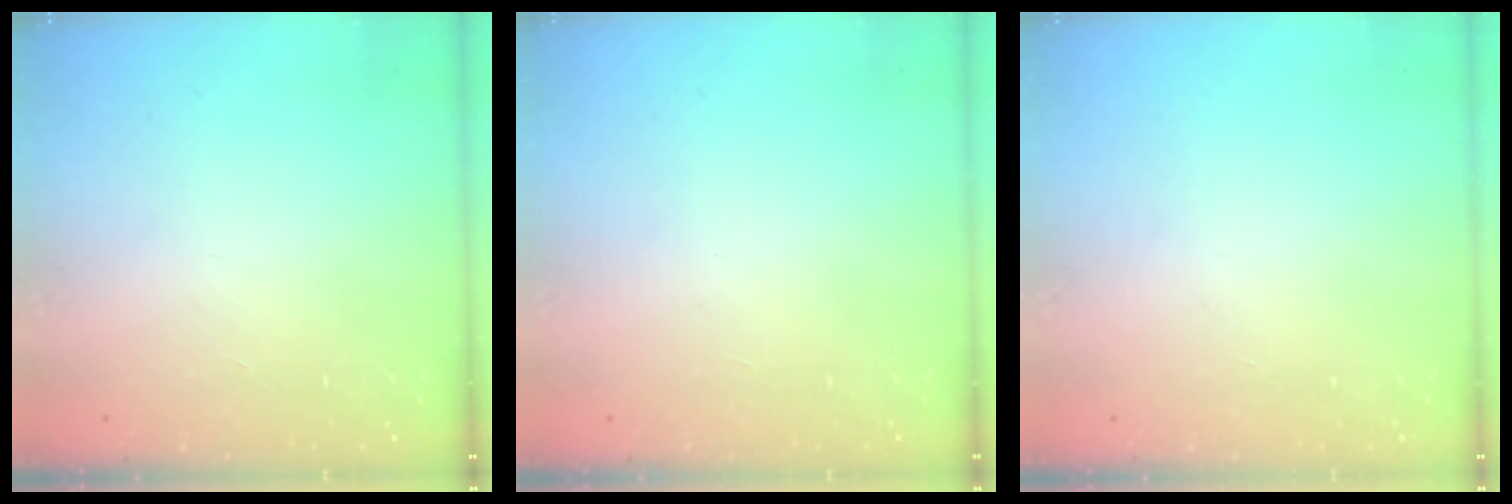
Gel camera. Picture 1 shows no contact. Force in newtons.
{"total": 0.0}
{"total": 0.0}